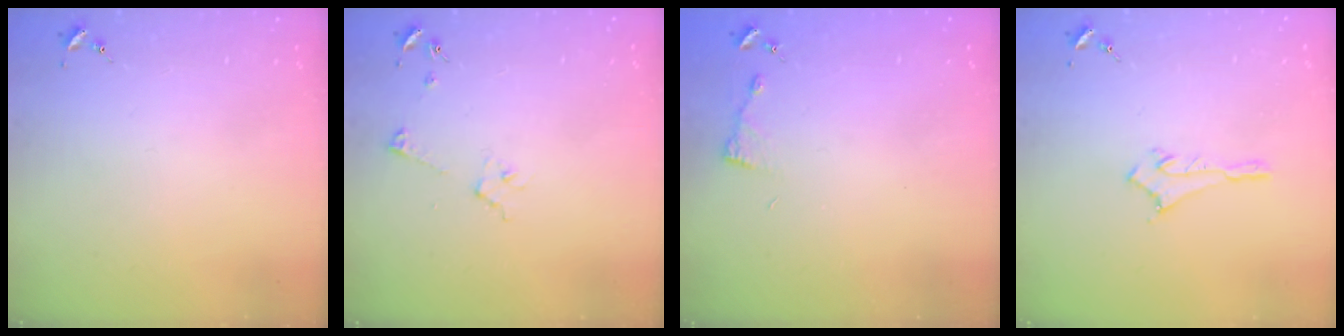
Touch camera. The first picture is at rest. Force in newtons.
{"total": 3.8, "press": 3.8, "slide": 0.5}
{"total": 2.9, "press": 2.9, "slide": 0.4}
{"total": 3.1, "press": 3.1, "slide": 0.0}